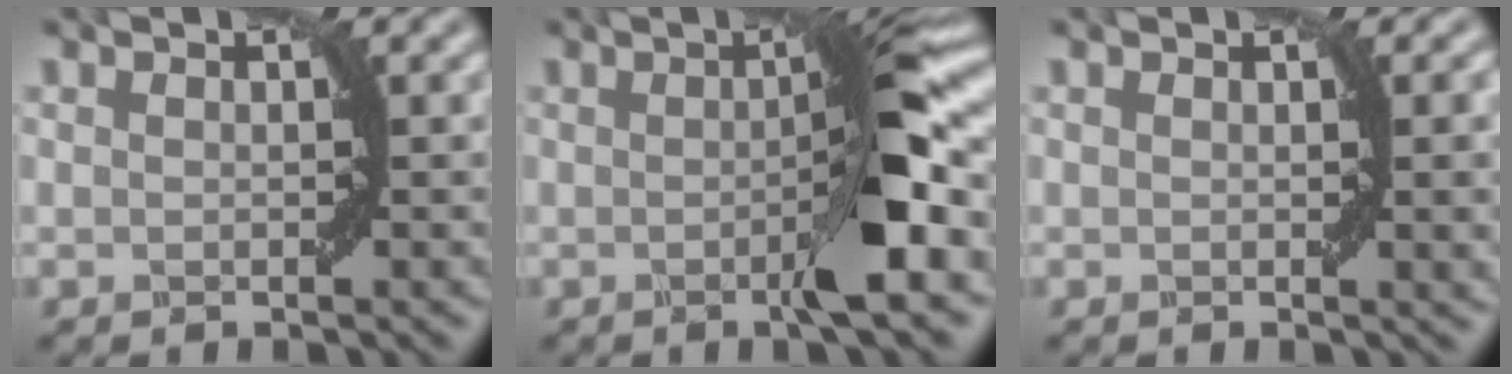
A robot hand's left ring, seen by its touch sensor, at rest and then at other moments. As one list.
[{"total": 6.8, "force": [-0.7, 0.8, 6.7], "torque": [-0.095, 0.008, -0.017]}, {"total": 3.2, "force": [0.3, 0.7, 3.1], "torque": [-0.033, 0.002, 0.004]}]